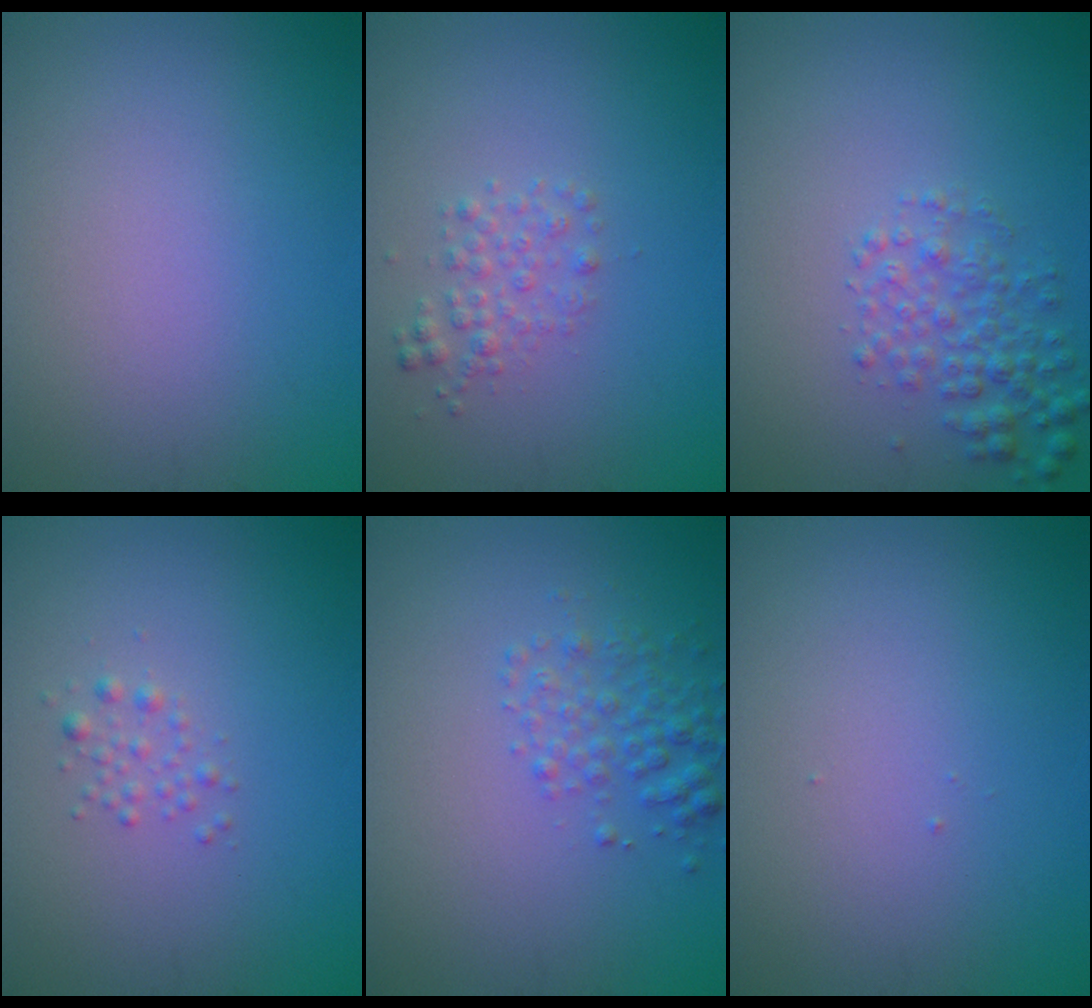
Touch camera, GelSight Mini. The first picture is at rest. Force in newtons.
{"total": 1.6, "press": 1.6, "slide": 0.0}
{"total": 2.9, "press": 2.9, "slide": 0.1}
{"total": 1.1, "press": 1.1, "slide": 0.0}
{"total": 2.5, "press": 2.5, "slide": 0.1}
{"total": 0.0}